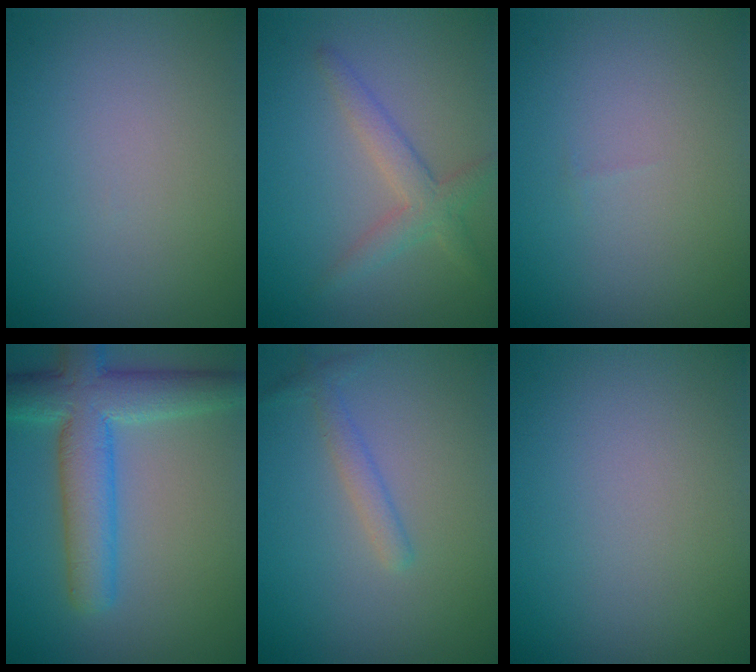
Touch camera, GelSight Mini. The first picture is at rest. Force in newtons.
{"total": 2.8, "press": 2.8, "slide": 0.2}
{"total": 0.0}
{"total": 7.1, "press": 7.1, "slide": 0.4}
{"total": 1.5, "press": 1.5, "slide": 0.1}
{"total": 0.0}